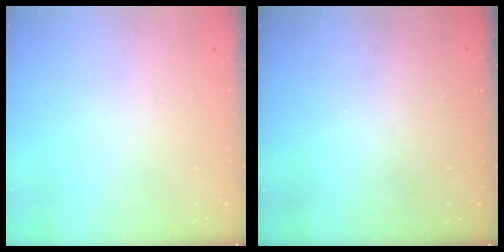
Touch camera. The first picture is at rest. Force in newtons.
{"total": 3.0, "press": 3.0, "slide": 0.1}